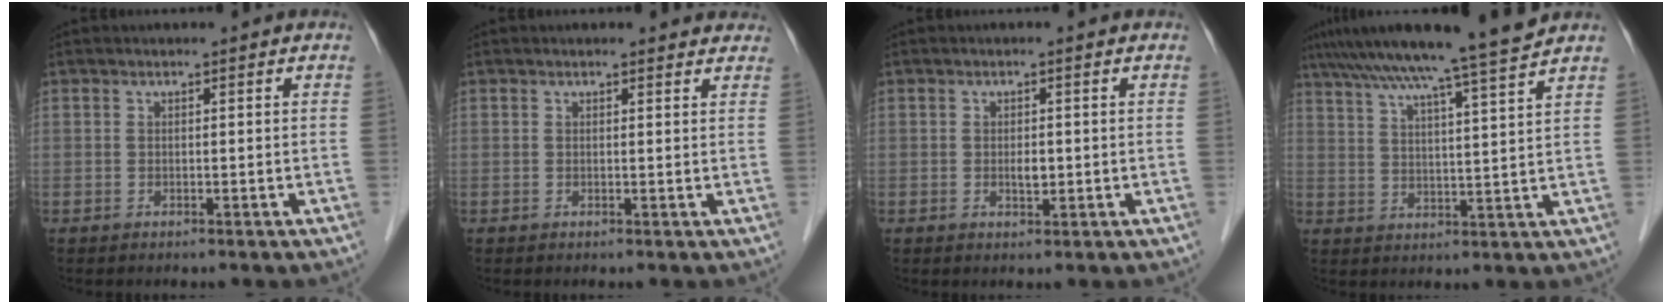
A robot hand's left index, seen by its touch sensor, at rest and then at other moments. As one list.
[{"total": 3.1, "force": [2.9, 1.0, 0.5], "torque": [-0.002, 0.001, 0.017]}, {"total": 1.6, "force": [-0.2, 0.8, 1.4], "torque": [-0.025, -0.002, 0.000]}, {"total": 14.3, "force": [12.2, -1.8, 7.2], "torque": [-0.123, 0.003, 0.179]}]